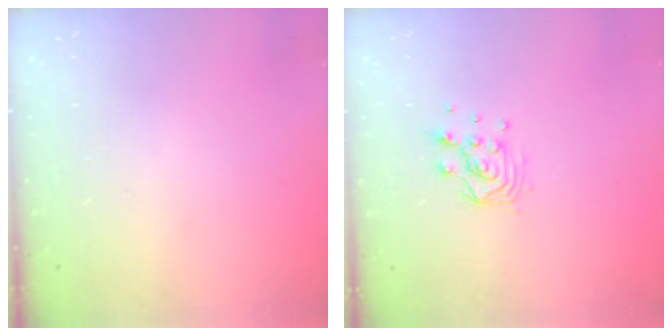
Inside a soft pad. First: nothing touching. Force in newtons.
{"total": 8.2, "press": 8.2, "slide": 0.4}